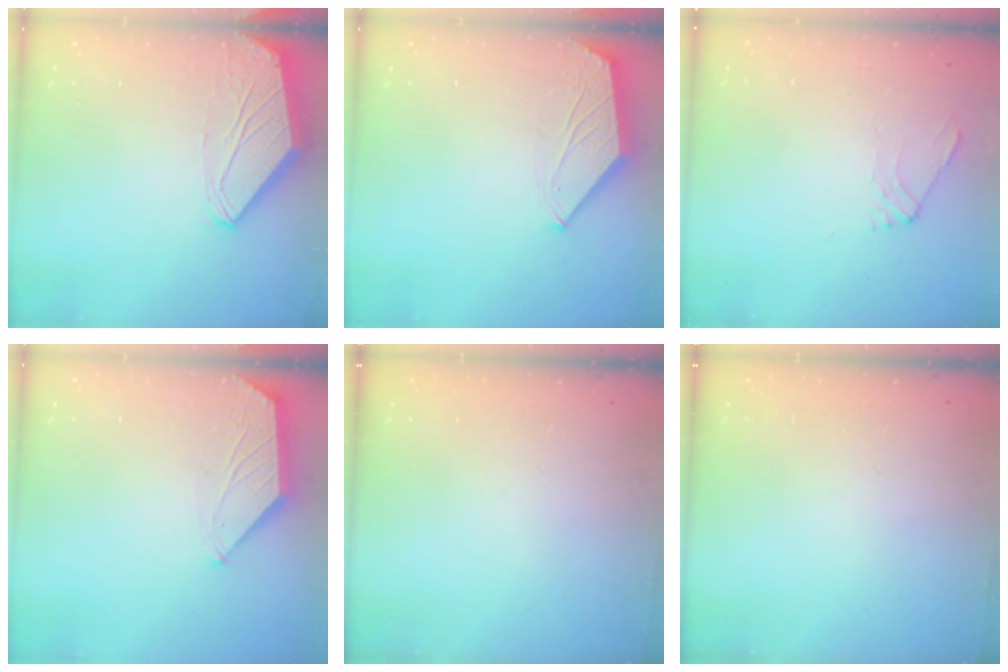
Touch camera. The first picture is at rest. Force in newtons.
{"total": 1.6, "press": 1.6, "slide": 0.3}
{"total": 3.2, "press": 3.2, "slide": 0.6}
{"total": 1.6, "press": 1.6, "slide": 0.3}
{"total": 0.0}
{"total": 0.0}